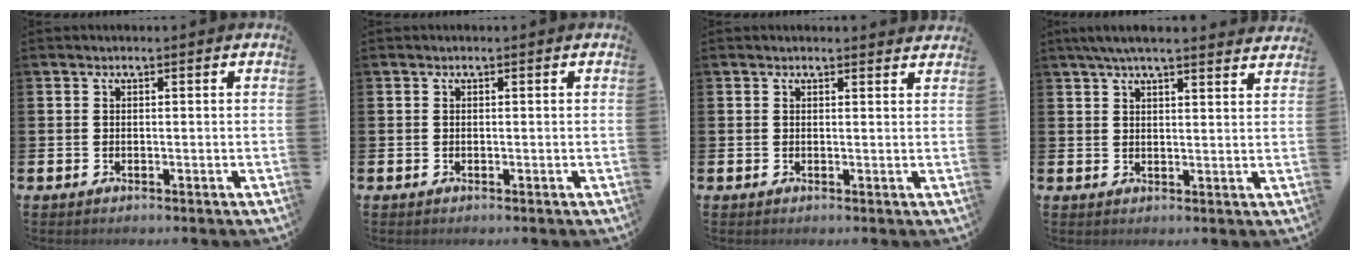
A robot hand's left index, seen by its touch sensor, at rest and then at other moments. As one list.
[{"total": 0.0}, {"total": 0.9, "force": [0.9, 0.1, 0.1], "torque": [0.010, -0.002, 0.014]}, {"total": 4.9, "force": [4.5, 0.4, 2.0], "torque": [-0.046, -0.010, 0.082]}]